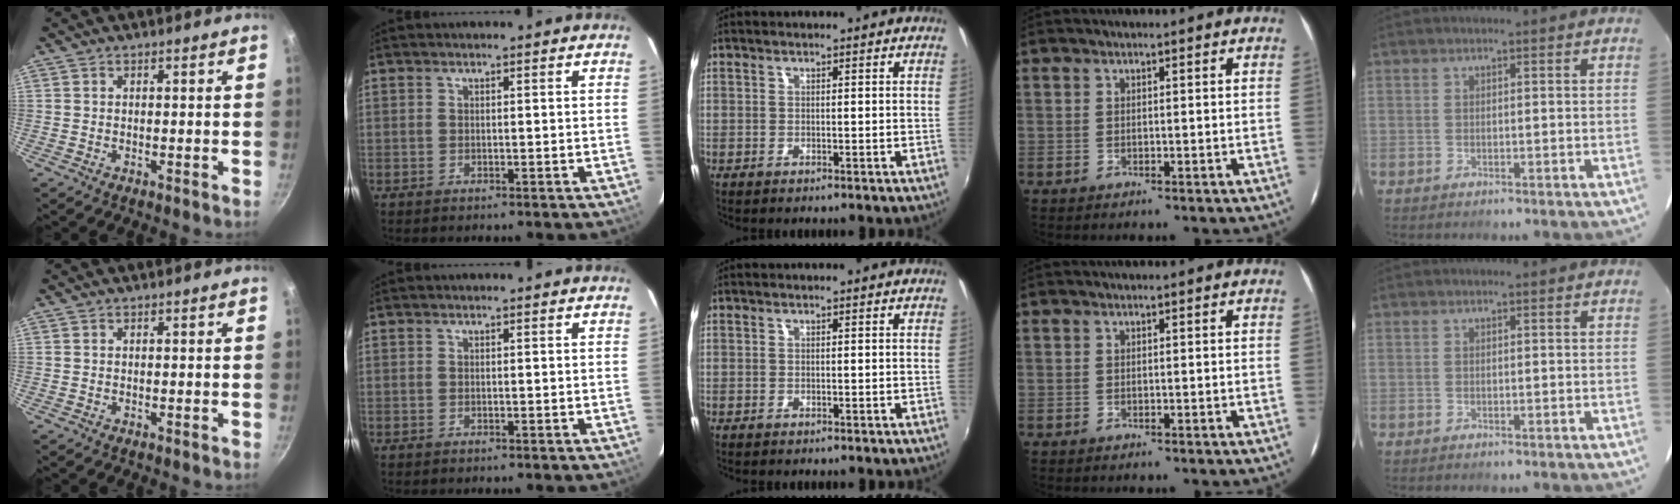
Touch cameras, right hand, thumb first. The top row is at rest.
{}